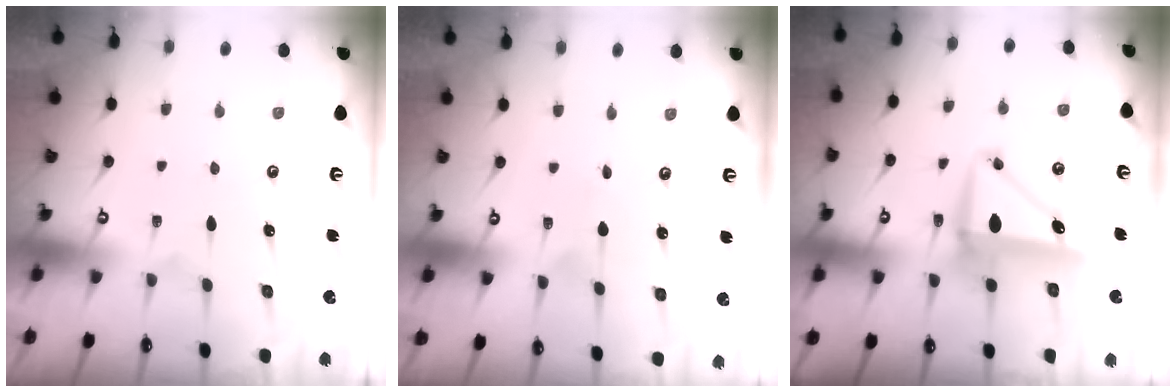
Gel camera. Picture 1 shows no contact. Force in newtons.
{"total": 0.0}
{"total": 8.2, "press": 8.0, "slide": 1.8}